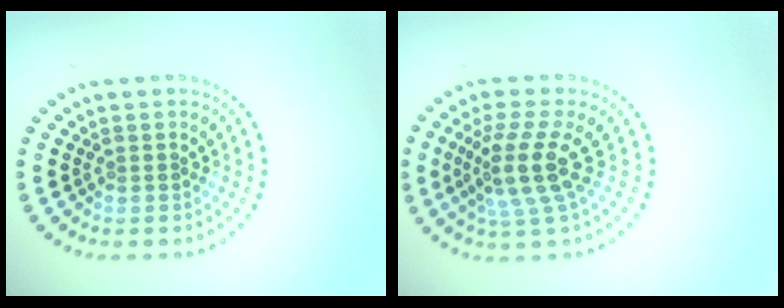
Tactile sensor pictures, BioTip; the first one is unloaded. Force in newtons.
{"total": 4.3, "press": 3.2, "slide": 2.9}